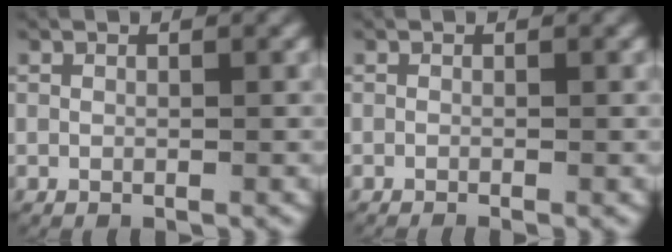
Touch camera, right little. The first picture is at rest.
{"total": 0.7, "force": [-0.7, 0.0, 0.2], "torque": [-0.005, -0.003, -0.010]}